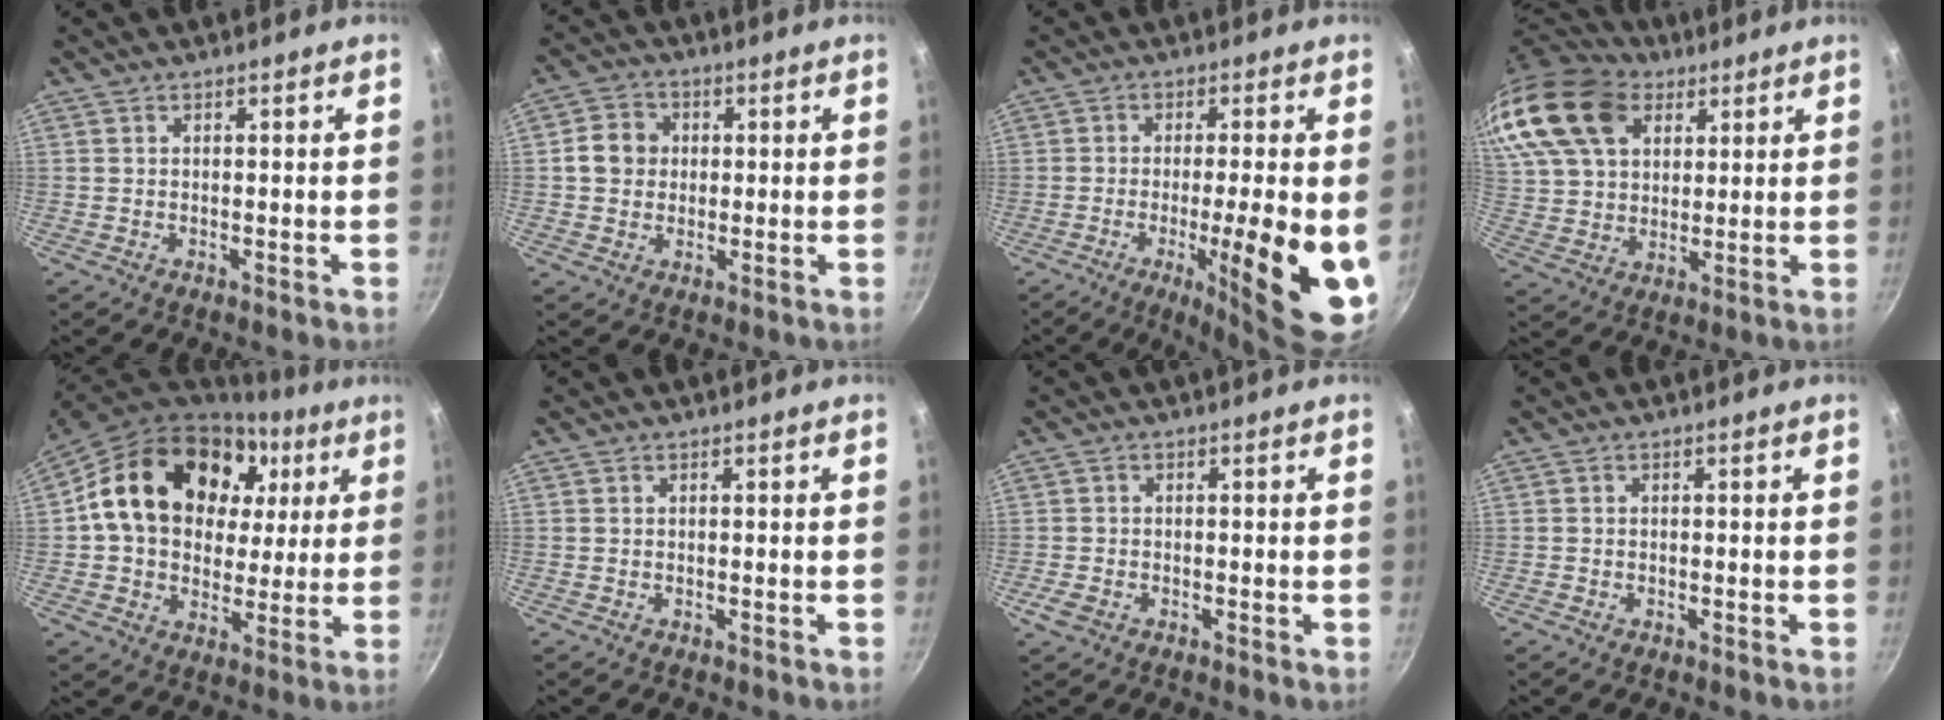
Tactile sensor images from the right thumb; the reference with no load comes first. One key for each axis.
{"total": 5.8, "fx": 0.5, "fy": 5.2, "fz": 2.5, "tx": -0.020, "ty": 0.007, "tz": -0.002}
{"total": 16.8, "fx": -3.2, "fy": 3.3, "fz": 16.1, "tx": -0.218, "ty": -0.012, "tz": -0.045}
{"total": 22.1, "fx": 10.8, "fy": 15.0, "fz": 12.2, "tx": -0.255, "ty": 0.005, "tz": 0.202}
{"total": 24.7, "fx": 7.2, "fy": 18.1, "fz": 15.2, "tx": -0.251, "ty": 0.017, "tz": 0.118}
{"total": 0.0}
{"total": 2.4, "fx": -1.2, "fy": 1.5, "fz": 1.4, "tx": -0.029, "ty": -0.001, "tz": -0.025}
{"total": 0.0}